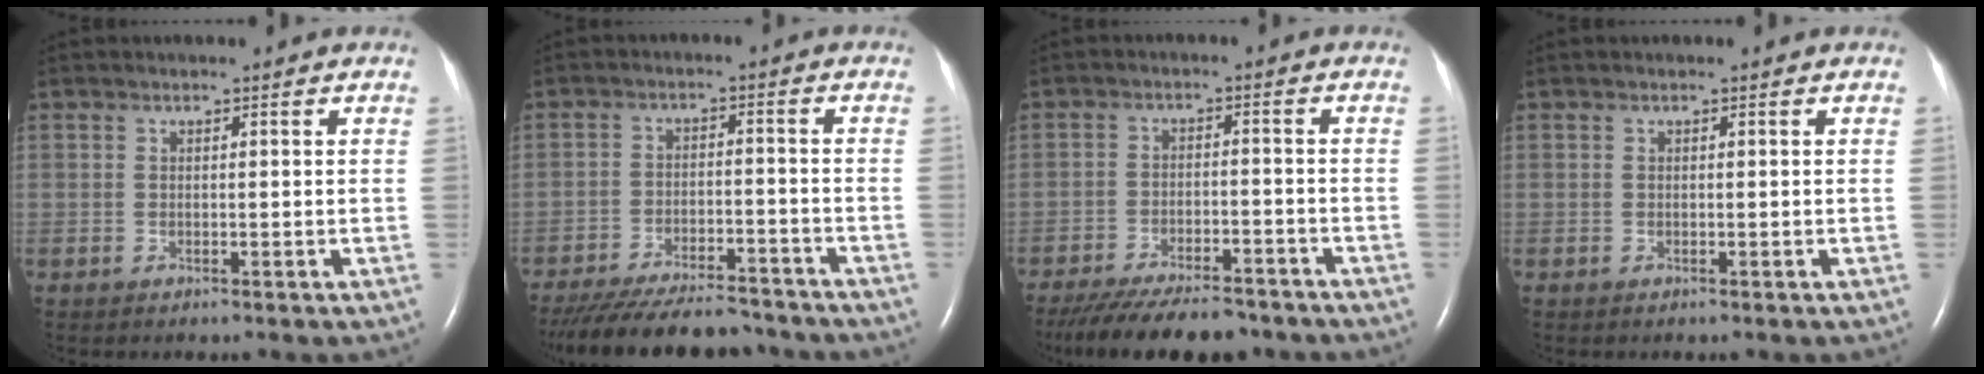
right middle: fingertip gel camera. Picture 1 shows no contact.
{"total": 17.3, "force": [-15.6, 3.6, 6.8], "torque": [-0.147, -0.023, -0.230]}
{"total": 15.2, "force": [-13.1, 3.9, 6.7], "torque": [-0.142, -0.021, -0.193]}
{"total": 0.0}